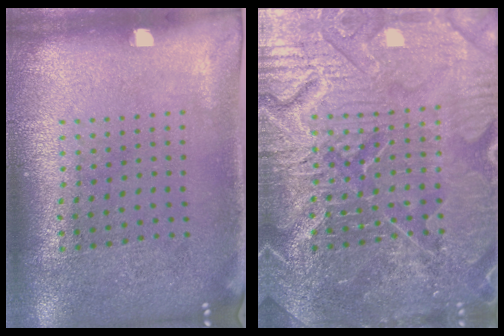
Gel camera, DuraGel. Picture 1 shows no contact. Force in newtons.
{"total": 7.2, "press": 7.2, "slide": 0.9}